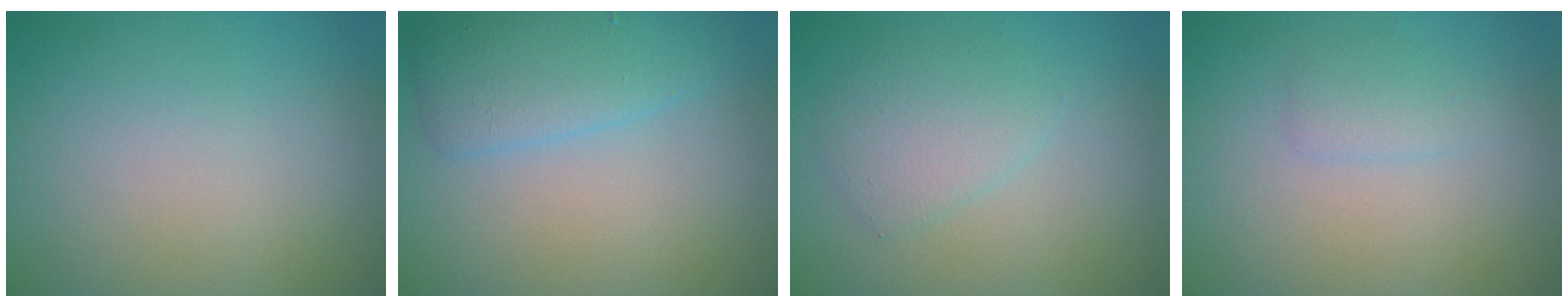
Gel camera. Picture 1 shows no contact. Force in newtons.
{"total": 3.5, "press": 3.5, "slide": 0.0}
{"total": 2.4, "press": 2.4, "slide": 0.1}
{"total": 1.2, "press": 1.2, "slide": 0.0}